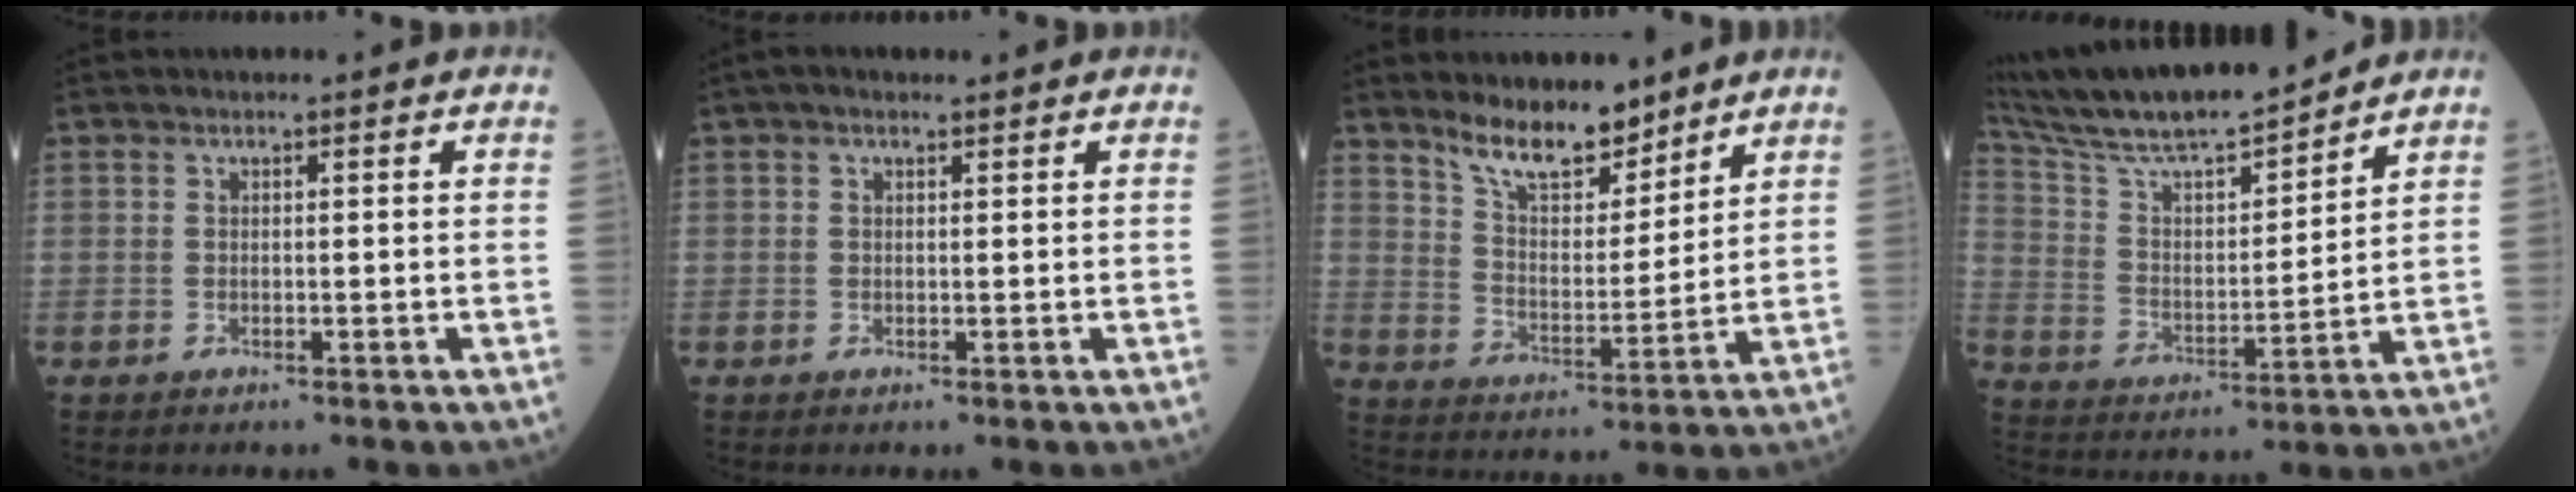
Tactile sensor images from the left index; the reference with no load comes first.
{"total": 1.3, "force": [0.8, 0.6, 0.9], "torque": [-0.020, 0.014, 0.010]}
{"total": 9.2, "force": [7.8, 2.9, 4.0], "torque": [-0.072, -0.004, 0.146]}
{"total": 17.8, "force": [15.9, 1.7, 7.8], "torque": [-0.155, 0.010, 0.283]}